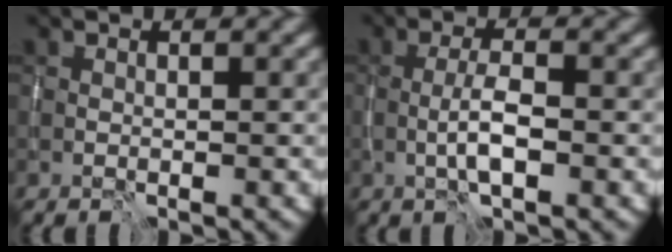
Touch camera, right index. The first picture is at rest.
{"total": 2.8, "force": [-0.9, 0.6, 2.5], "torque": [-0.049, 0.000, -0.016]}